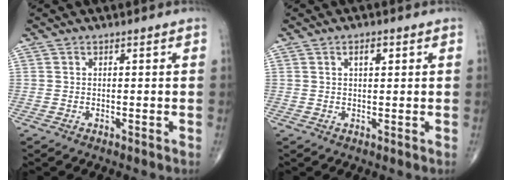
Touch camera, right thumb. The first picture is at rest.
{"total": 2.3, "force": [1.0, 1.0, 1.8], "torque": [-0.024, -0.001, 0.015]}